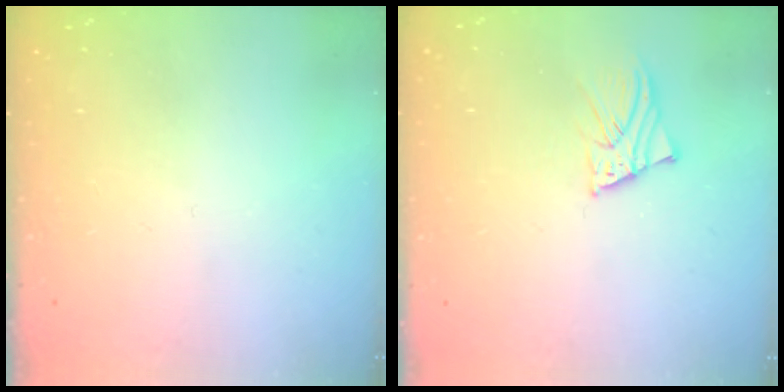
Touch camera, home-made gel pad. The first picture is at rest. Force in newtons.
{"total": 2.3, "press": 2.3, "slide": 0.1}